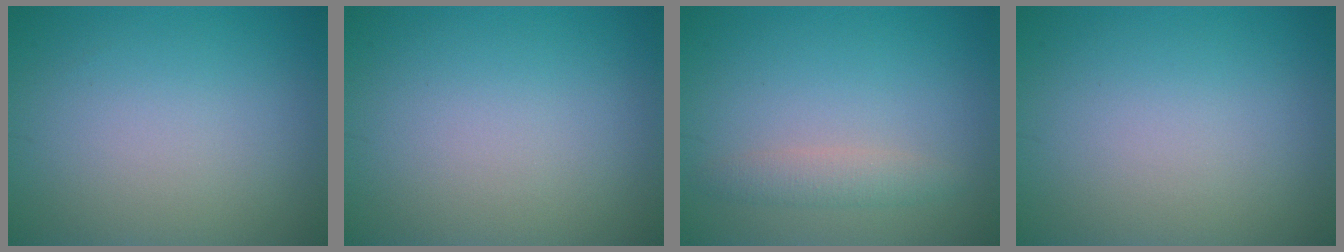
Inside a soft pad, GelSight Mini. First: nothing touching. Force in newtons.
{"total": 0.0}
{"total": 1.9, "press": 1.9, "slide": 0.0}
{"total": 0.0}